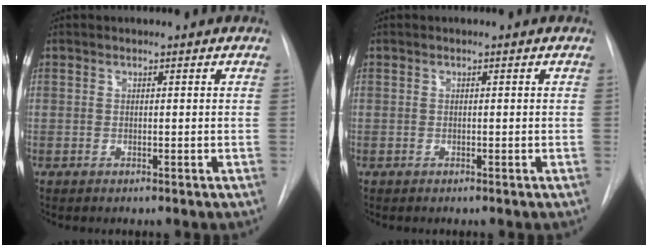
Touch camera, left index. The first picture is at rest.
{"total": 0.0}